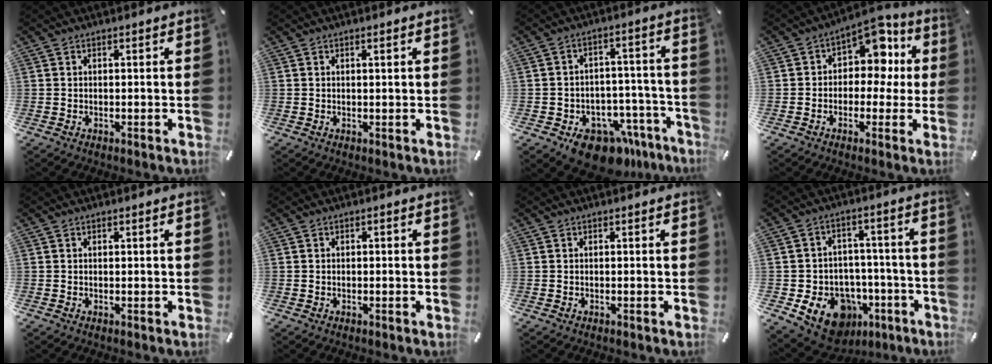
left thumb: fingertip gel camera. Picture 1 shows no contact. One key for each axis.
{"total": 0.8, "fx": 0.3, "fy": 0.0, "fz": 0.8, "tx": -0.013, "ty": -0.001, "tz": 0.005}
{"total": 11.8, "fx": -8.1, "fy": 6.8, "fz": 5.1, "tx": -0.046, "ty": 0.060, "tz": -0.127}
{"total": 9.4, "fx": 3.1, "fy": 7.1, "fz": 5.3, "tx": -0.070, "ty": -0.024, "tz": 0.054}
{"total": 0.0}
{"total": 0.6, "fx": -0.1, "fy": 0.4, "fz": 0.5, "tx": -0.009, "ty": 0.000, "tz": -0.003}
{"total": 0.0}
{"total": 14.0, "fx": -6.9, "fy": 10.5, "fz": 6.2, "tx": -0.089, "ty": 0.043, "tz": -0.106}